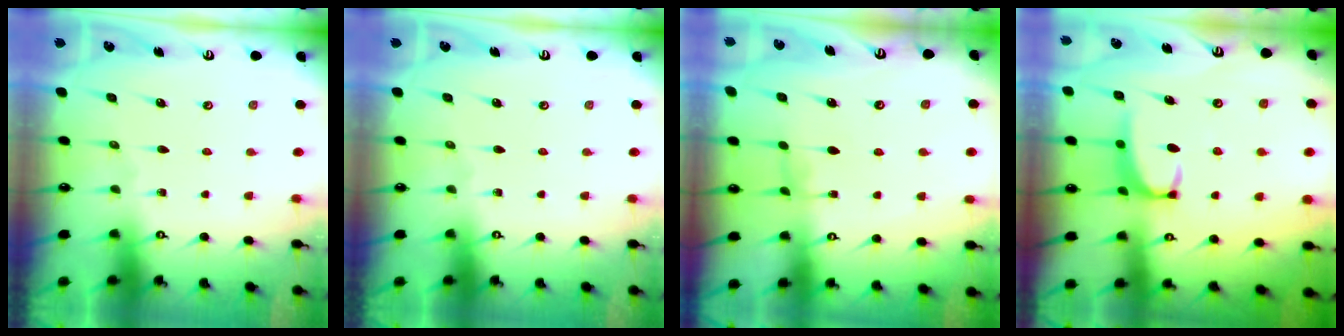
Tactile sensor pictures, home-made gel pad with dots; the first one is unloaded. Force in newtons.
{"total": 0.0}
{"total": 0.7, "press": 0.4, "slide": 0.6}
{"total": 2.3, "press": 2.2, "slide": 0.7}